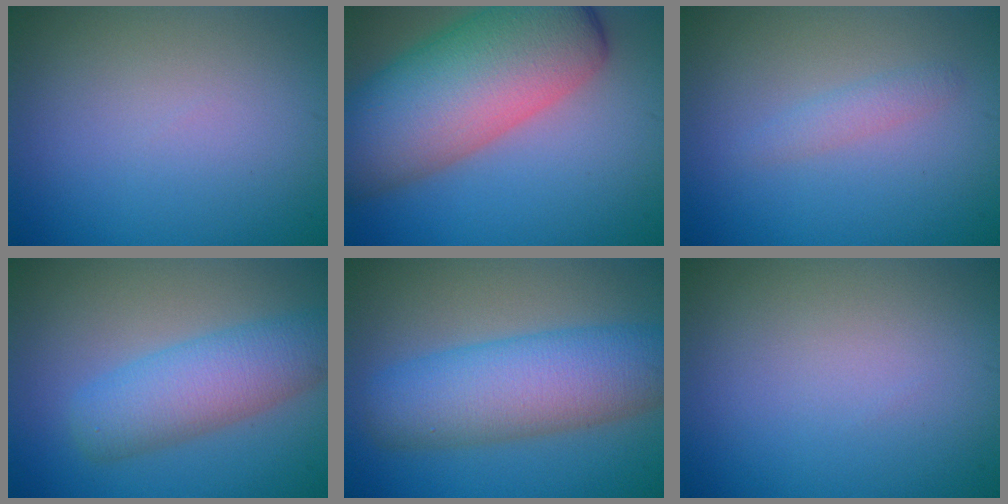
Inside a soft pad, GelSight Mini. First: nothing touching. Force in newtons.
{"total": 12.8, "press": 12.8, "slide": 0.5}
{"total": 1.3, "press": 1.3, "slide": 0.0}
{"total": 5.6, "press": 5.6, "slide": 0.2}
{"total": 8.4, "press": 8.4, "slide": 0.2}
{"total": 0.0}